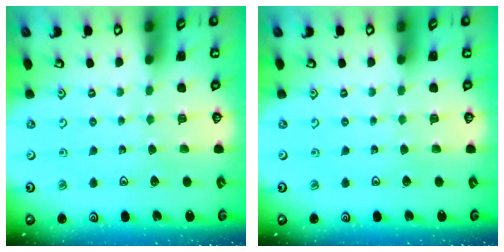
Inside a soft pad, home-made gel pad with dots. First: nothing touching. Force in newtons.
{"total": 0.0}